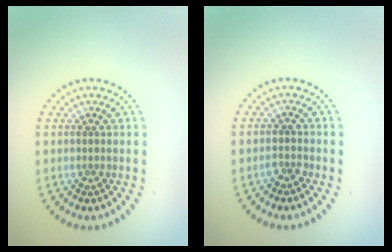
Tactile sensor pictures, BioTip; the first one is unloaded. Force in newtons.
{"total": 1.2, "press": 1.1, "slide": 0.4}